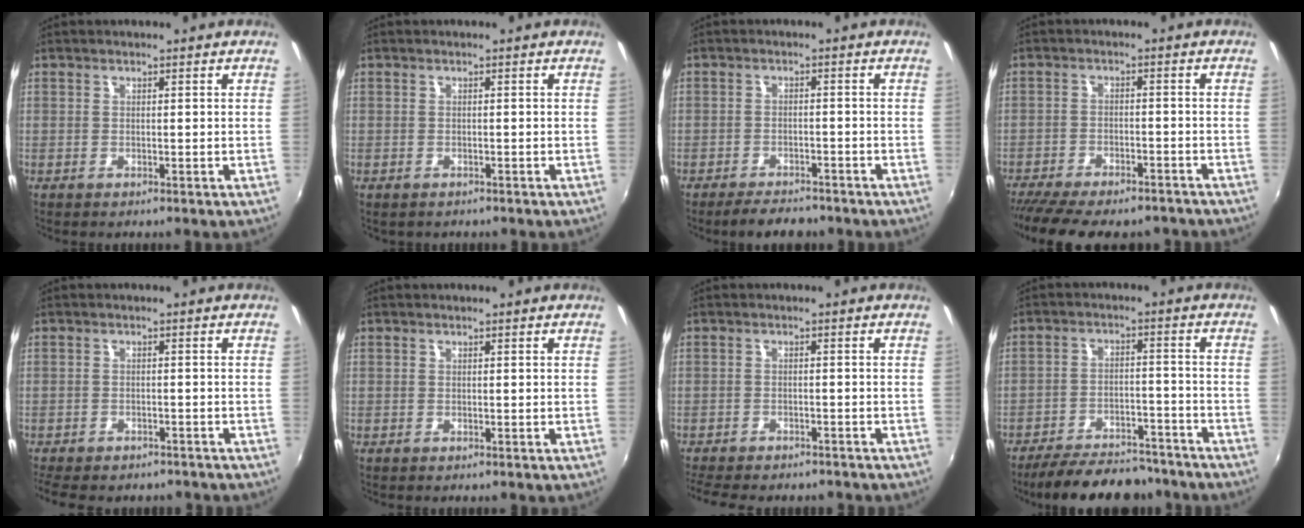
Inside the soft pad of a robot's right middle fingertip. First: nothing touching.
{"total": 0.7, "force": [-0.6, 0.4, 0.2], "torque": [-0.009, -0.001, -0.006]}
{"total": 5.6, "force": [-4.8, 2.0, 2.1], "torque": [-0.056, 0.002, -0.072]}
{"total": 16.1, "force": [-13.4, 4.7, 7.6], "torque": [-0.160, -0.035, -0.190]}
{"total": 9.6, "force": [-8.0, 3.4, 4.1], "torque": [-0.096, -0.025, -0.114]}
{"total": 0.0}
{"total": 10.5, "force": [-9.1, 2.9, 4.4], "torque": [-0.104, -0.024, -0.135]}
{"total": 17.3, "force": [-14.9, 5.4, 6.9], "torque": [-0.141, 0.006, -0.201]}